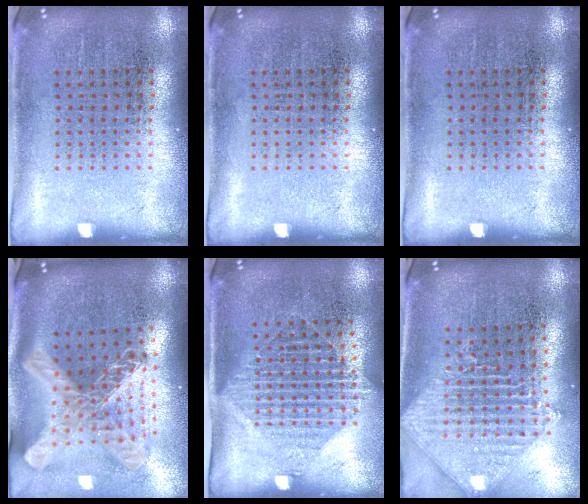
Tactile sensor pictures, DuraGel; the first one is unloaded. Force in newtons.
{"total": 0.0}
{"total": 0.0}
{"total": 2.9, "press": 2.1, "slide": 2.1}
{"total": 1.5, "press": 1.2, "slide": 0.9}
{"total": 2.0, "press": 1.7, "slide": 1.2}